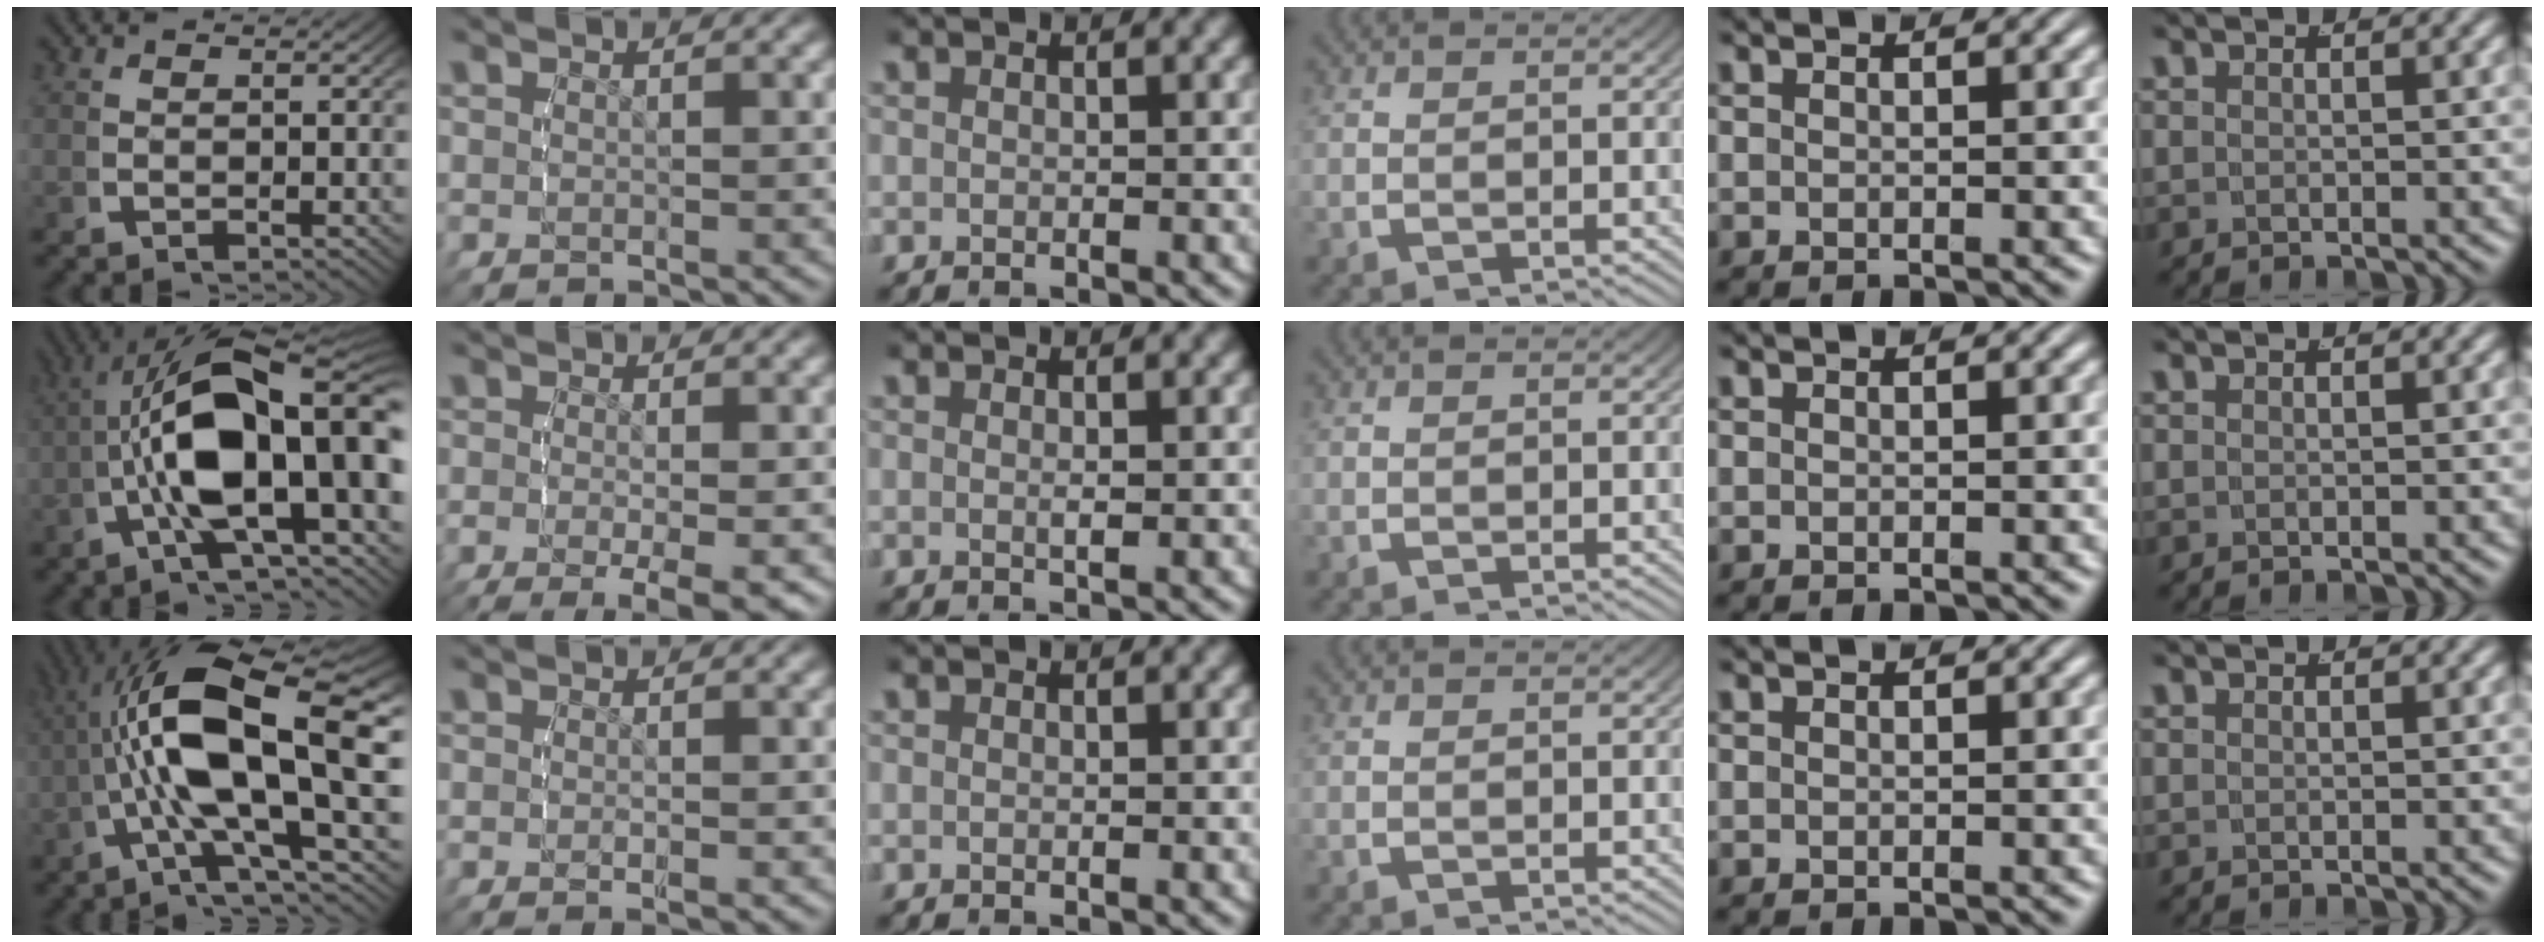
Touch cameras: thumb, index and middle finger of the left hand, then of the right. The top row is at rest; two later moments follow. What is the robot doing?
{"motion": "lift_and_place", "object": "button"}